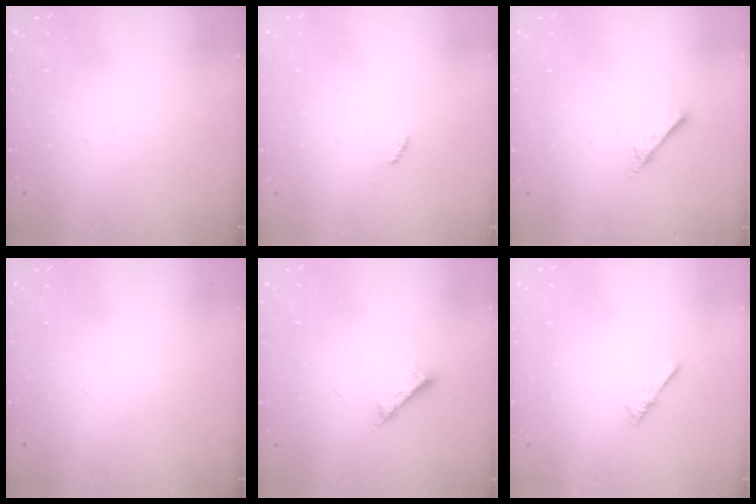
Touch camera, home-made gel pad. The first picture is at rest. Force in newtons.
{"total": 2.5, "press": 2.5, "slide": 0.4}
{"total": 2.0, "press": 2.0, "slide": 0.2}
{"total": 0.0}
{"total": 2.5, "press": 2.5, "slide": 0.1}
{"total": 0.0}